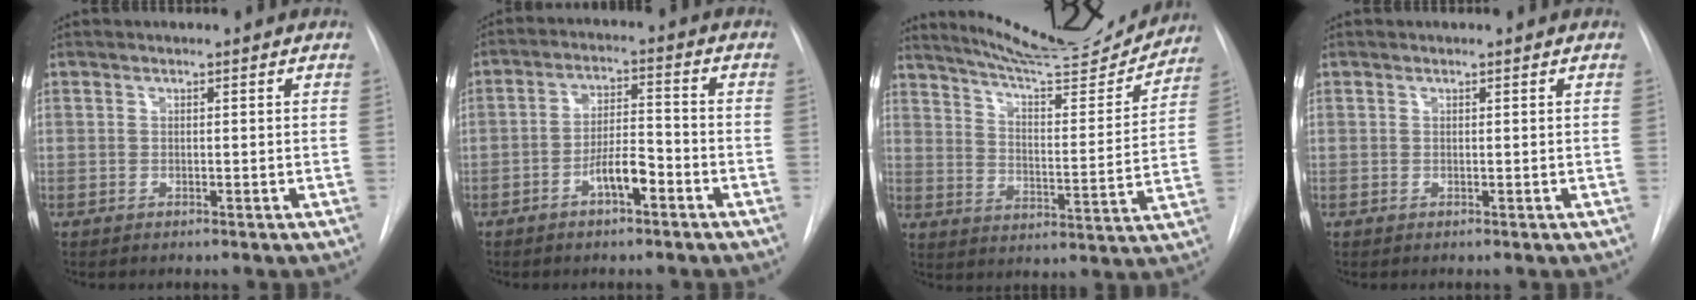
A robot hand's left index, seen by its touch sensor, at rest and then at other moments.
{"total": 6.4, "force": [-4.6, 1.2, 4.2], "torque": [-0.081, 0.008, -0.076]}
{"total": 16.6, "force": [15.7, 1.2, 5.4], "torque": [-0.087, -0.044, 0.218]}
{"total": 0.0}